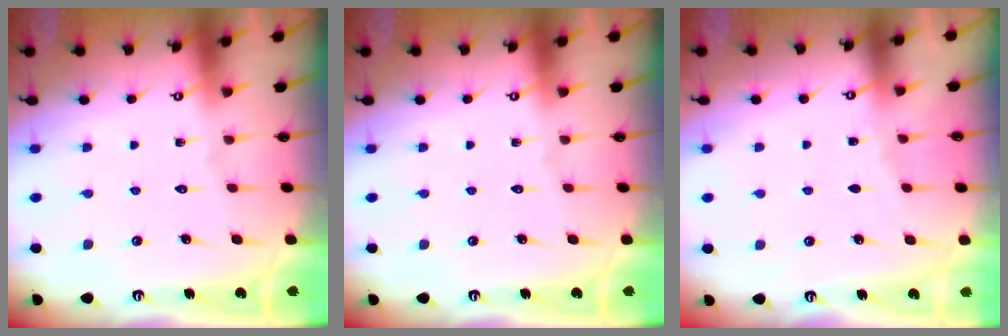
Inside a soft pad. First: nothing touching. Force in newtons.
{"total": 0.0}
{"total": 1.9, "press": 1.9, "slide": 0.4}